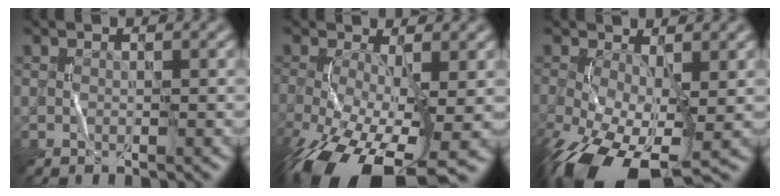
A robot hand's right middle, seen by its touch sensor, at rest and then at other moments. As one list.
[{"total": 12.9, "force": [-5.0, 5.4, 10.6], "torque": [-0.218, -0.040, -0.082]}, {"total": 11.7, "force": [-4.3, 6.0, 9.1], "torque": [-0.201, -0.051, -0.062]}]